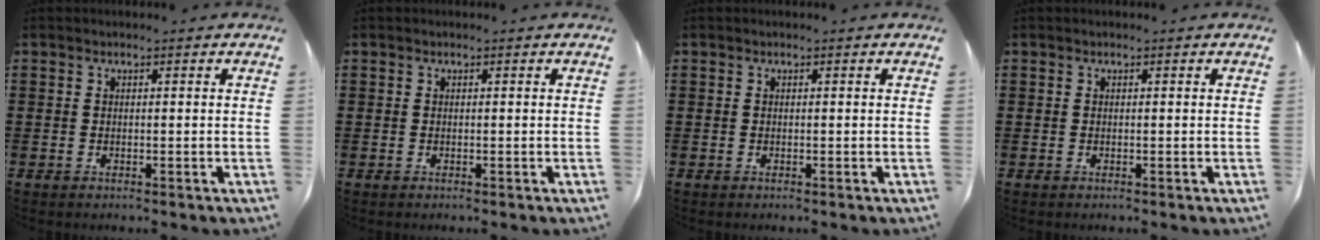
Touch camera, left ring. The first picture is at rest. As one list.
[{"total": 0.0}, {"total": 0.0}, {"total": 0.0}]